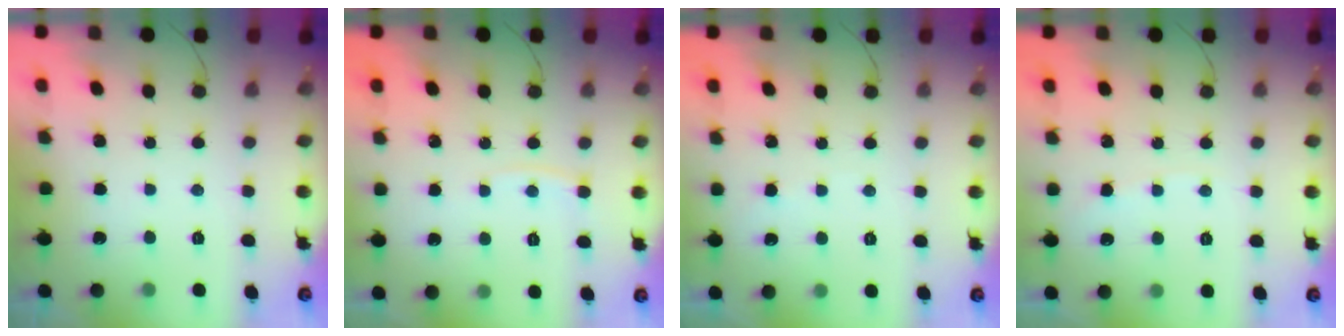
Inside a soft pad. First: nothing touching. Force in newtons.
{"total": 3.7, "press": 3.7, "slide": 0.3}
{"total": 2.5, "press": 2.5, "slide": 0.3}
{"total": 3.1, "press": 3.0, "slide": 0.5}